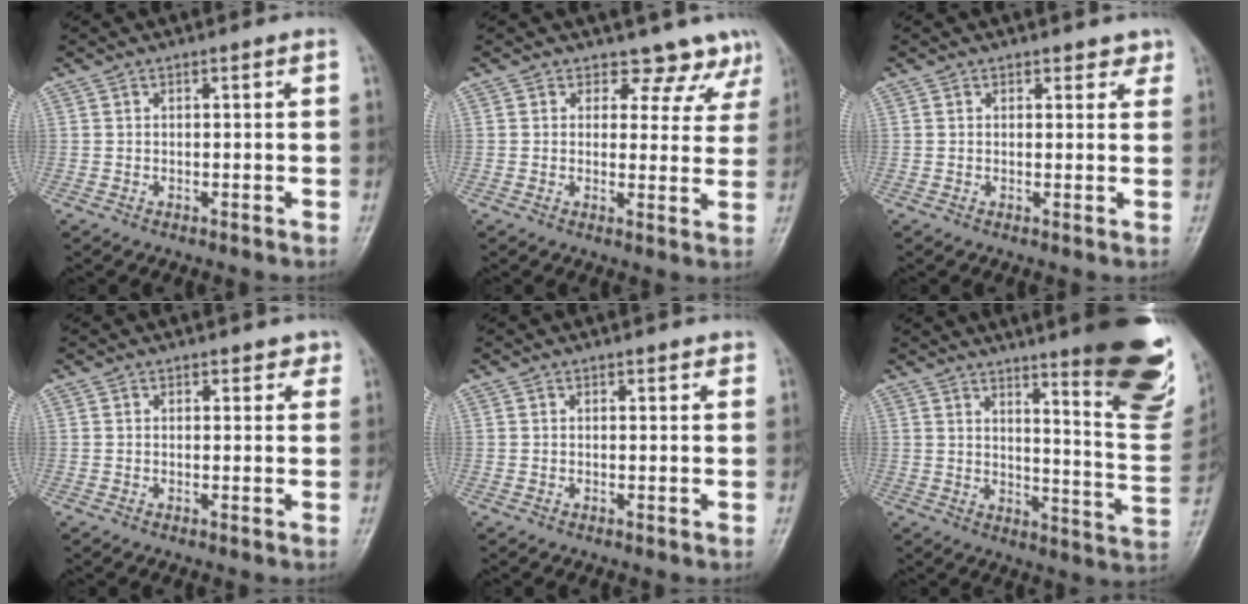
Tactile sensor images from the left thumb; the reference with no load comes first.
{"total": 7.3, "force": [6.0, 4.1, 0.5], "torque": [0.039, -0.030, 0.051]}
{"total": 2.1, "force": [1.6, 1.3, 0.5], "torque": [0.021, -0.006, 0.013]}
{"total": 1.7, "force": [1.2, 1.1, 0.5], "torque": [0.017, -0.004, 0.008]}
{"total": 0.8, "force": [0.6, 0.4, 0.2], "torque": [0.002, -0.004, 0.005]}
{"total": 22.2, "force": [13.4, 4.1, 17.2], "torque": [-0.189, -0.087, 0.174]}